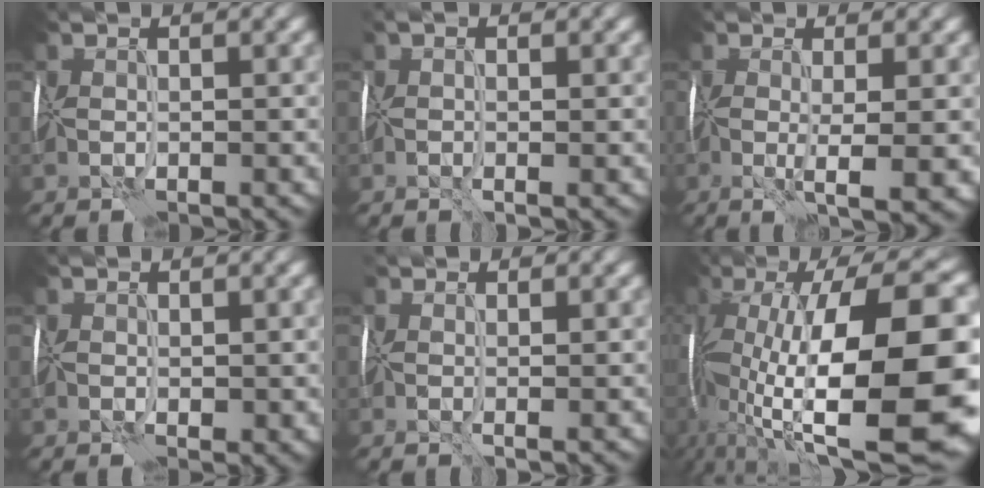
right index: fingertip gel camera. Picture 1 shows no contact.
{"total": 0.7, "force": [-0.1, 0.3, 0.7], "torque": [-0.014, 0.002, -0.007]}
{"total": 5.7, "force": [-1.6, 1.6, 5.2], "torque": [-0.101, -0.014, -0.019]}
{"total": 1.3, "force": [0.0, 0.9, 1.0], "torque": [-0.022, -0.005, 0.002]}
{"total": 1.2, "force": [0.5, 0.8, 0.8], "torque": [-0.014, 0.003, 0.007]}
{"total": 18.0, "force": [-0.5, 7.8, 16.2], "torque": [-0.282, 0.000, -0.003]}